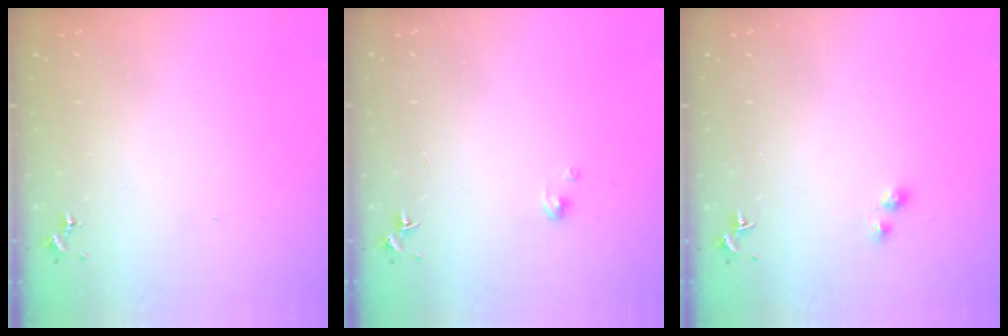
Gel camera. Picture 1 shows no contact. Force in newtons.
{"total": 1.8, "press": 1.8, "slide": 0.2}
{"total": 2.7, "press": 2.7, "slide": 0.3}